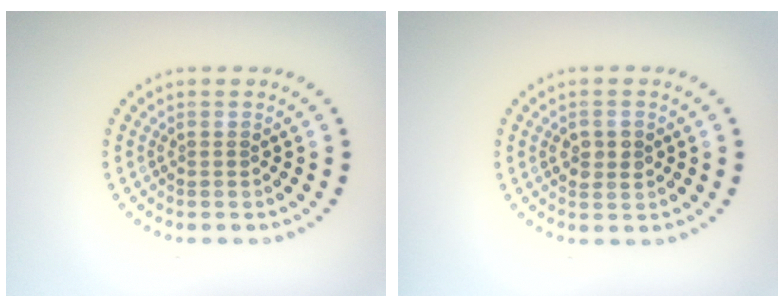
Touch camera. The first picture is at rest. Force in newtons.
{"total": 2.0, "press": 1.9, "slide": 0.3}